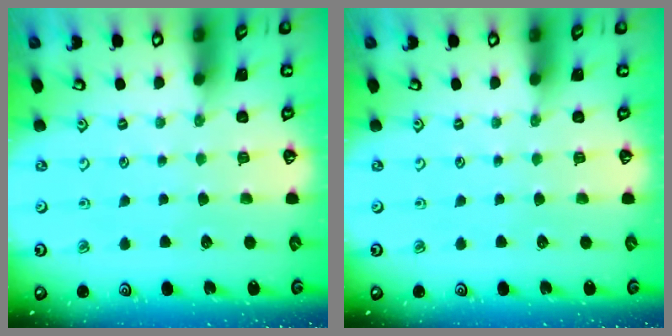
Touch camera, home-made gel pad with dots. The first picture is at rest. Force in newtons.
{"total": 0.0}